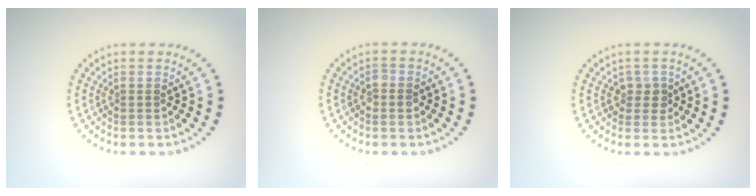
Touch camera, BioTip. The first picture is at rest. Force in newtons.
{"total": 1.1, "press": 1.1, "slide": 0.2}
{"total": 1.7, "press": 1.4, "slide": 1.0}